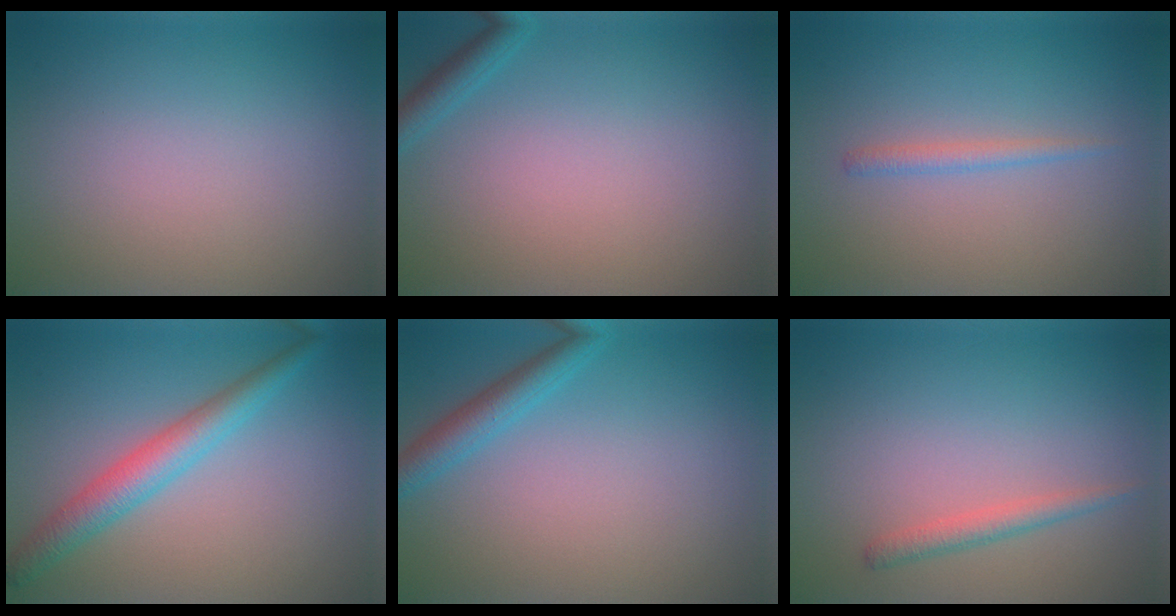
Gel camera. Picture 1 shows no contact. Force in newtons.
{"total": 1.7, "press": 1.7, "slide": 0.1}
{"total": 1.1, "press": 1.1, "slide": 0.1}
{"total": 3.8, "press": 3.8, "slide": 0.1}
{"total": 2.7, "press": 2.7, "slide": 0.2}
{"total": 1.6, "press": 1.6, "slide": 0.1}